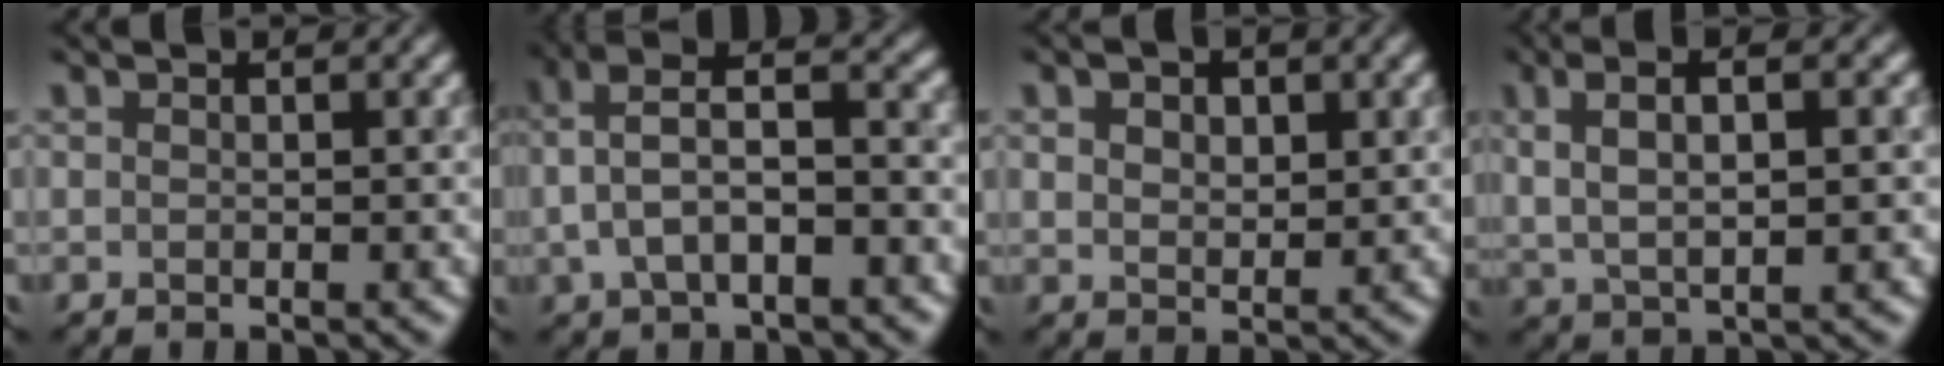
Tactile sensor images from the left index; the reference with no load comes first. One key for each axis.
{"total": 6.2, "fx": -0.5, "fy": 3.2, "fz": 5.2, "tx": -0.104, "ty": 0.023, "tz": -0.012}
{"total": 3.1, "fx": 1.3, "fy": 1.9, "fz": 2.1, "tx": -0.038, "ty": 0.004, "tz": 0.022}
{"total": 5.4, "fx": 2.2, "fy": 1.8, "fz": 4.6, "tx": -0.093, "ty": 0.009, "tz": 0.033}